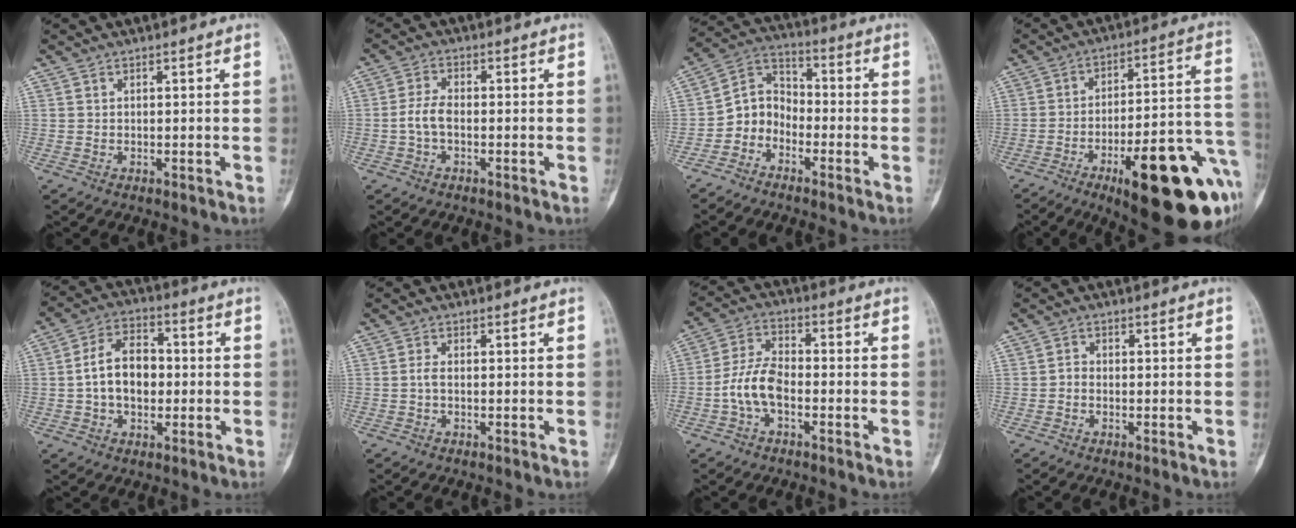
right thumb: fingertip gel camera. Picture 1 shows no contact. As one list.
[{"total": 4.0, "force": [-0.9, 2.2, 3.2], "torque": [-0.067, 0.015, -0.023]}, {"total": 7.3, "force": [-3.4, 5.8, 2.8], "torque": [-0.026, 0.056, -0.081]}, {"total": 26.4, "force": [-11.3, 8.2, 22.5], "torque": [-0.239, 0.052, -0.151]}, {"total": 10.6, "force": [-0.5, 7.2, 7.7], "torque": [-0.113, 0.027, -0.019]}, {"total": 1.3, "force": [-0.3, 0.6, 1.2], "torque": [-0.018, 0.003, -0.008]}, {"total": 8.1, "force": [-2.6, 4.5, 6.3], "torque": [-0.123, 0.032, -0.057]}, {"total": 1.3, "force": [-0.5, 0.9, 0.7], "torque": [-0.004, 0.005, -0.016]}]